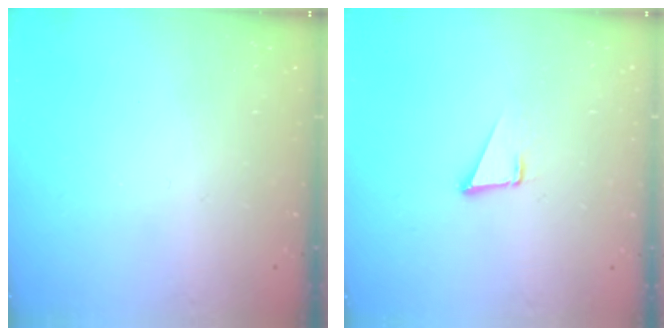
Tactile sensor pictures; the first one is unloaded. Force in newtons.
{"total": 1.7, "press": 1.7, "slide": 0.1}